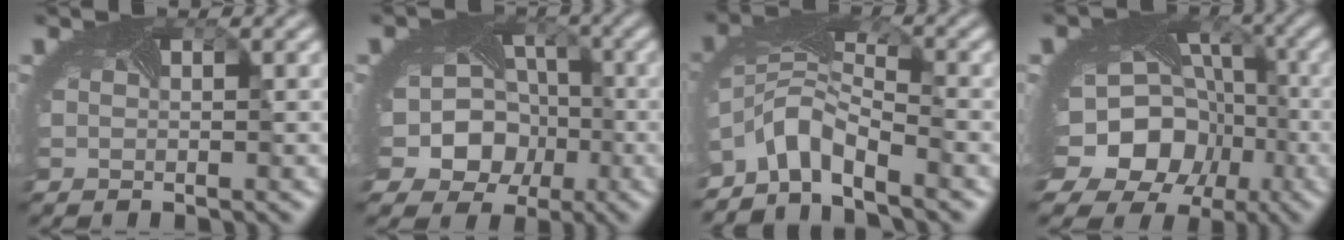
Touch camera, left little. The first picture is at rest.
{"total": 11.9, "force": [-2.9, 10.4, 4.9], "torque": [-0.106, -0.006, -0.067]}
{"total": 4.4, "force": [-3.6, 1.0, 2.2], "torque": [-0.049, -0.008, -0.080]}
{"total": 15.8, "force": [-5.4, 13.4, 6.5], "torque": [-0.132, -0.042, -0.091]}